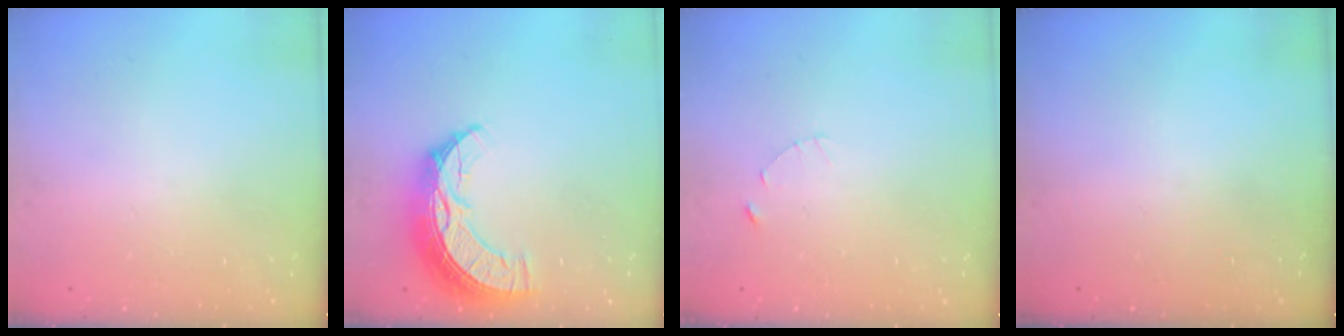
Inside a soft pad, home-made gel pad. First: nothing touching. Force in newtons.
{"total": 13.4, "press": 13.3, "slide": 0.9}
{"total": 1.0, "press": 1.0, "slide": 0.2}
{"total": 0.0}